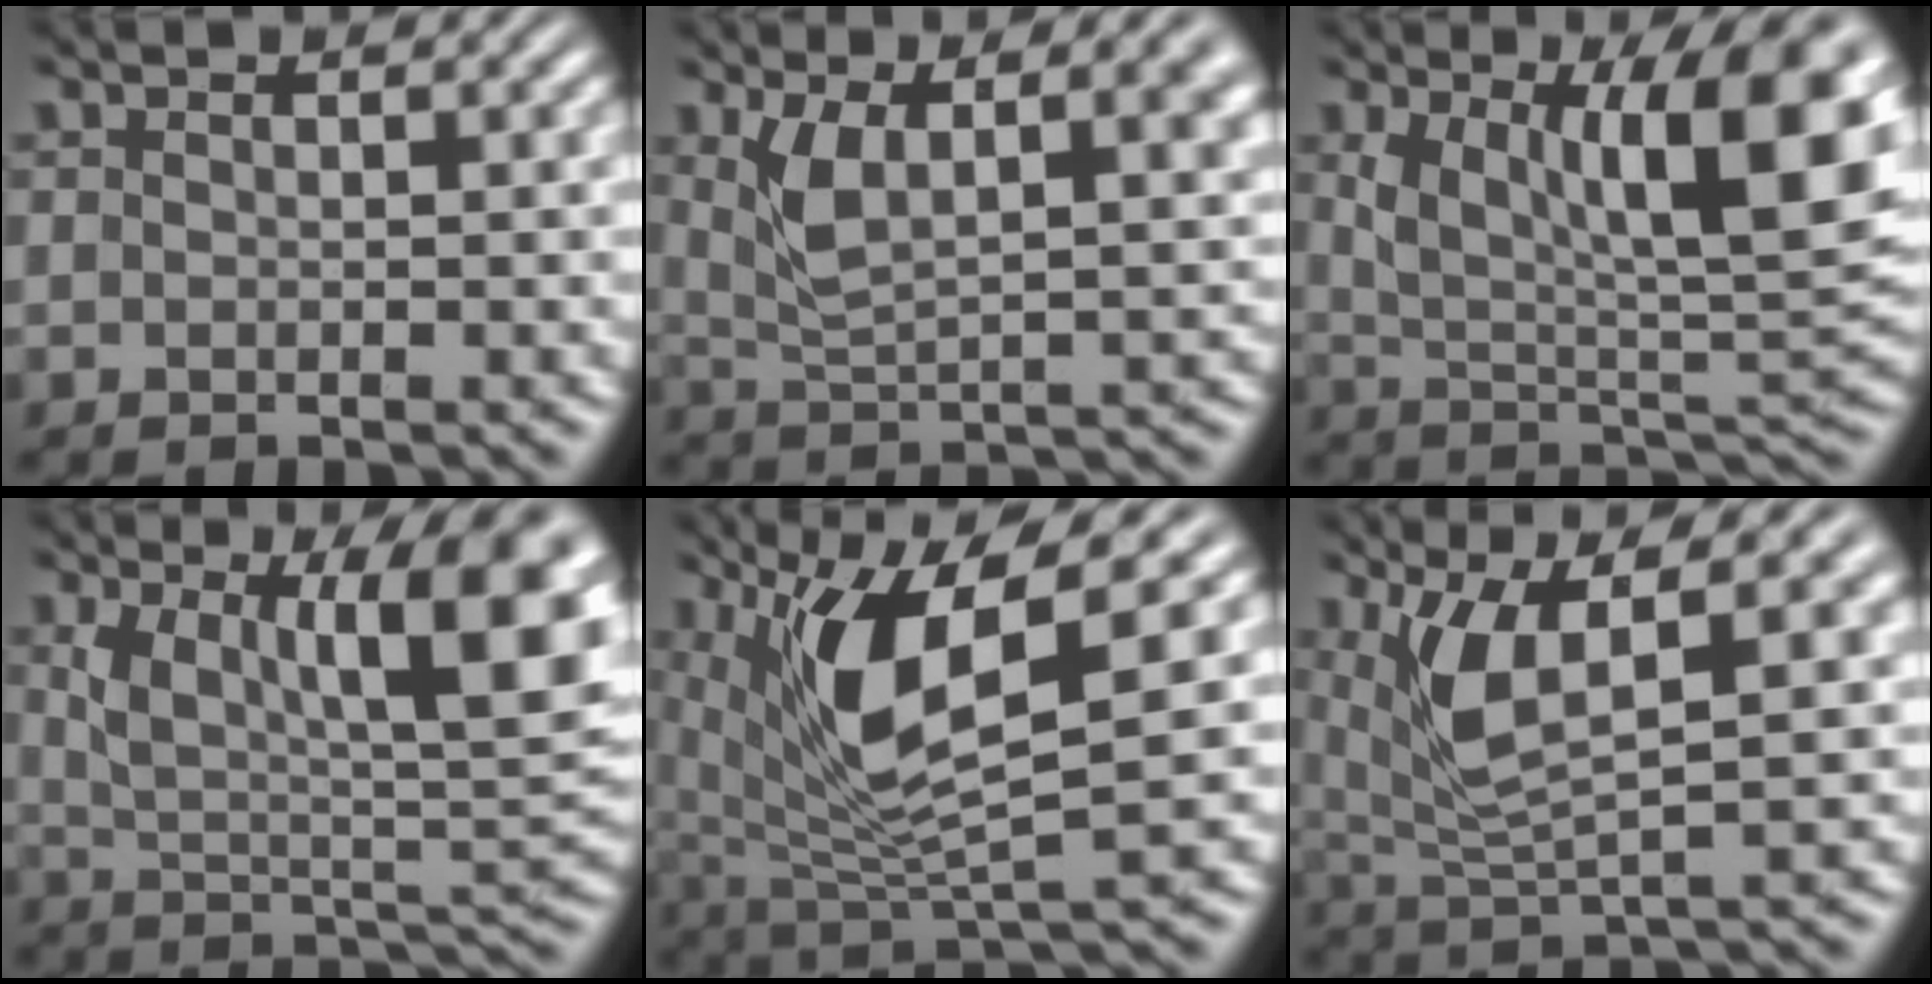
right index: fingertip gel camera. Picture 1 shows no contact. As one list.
[{"total": 5.5, "force": [2.3, 2.2, 4.5], "torque": [-0.082, -0.012, 0.047]}, {"total": 11.9, "force": [2.8, 5.5, 10.1], "torque": [-0.149, -0.022, 0.055]}, {"total": 11.8, "force": [2.7, 5.5, 10.1], "torque": [-0.137, -0.015, 0.050]}, {"total": 9.0, "force": [1.9, 4.0, 7.8], "torque": [-0.137, -0.007, 0.039]}, {"total": 6.2, "force": [2.0, 2.6, 5.3], "torque": [-0.110, -0.004, 0.043]}]